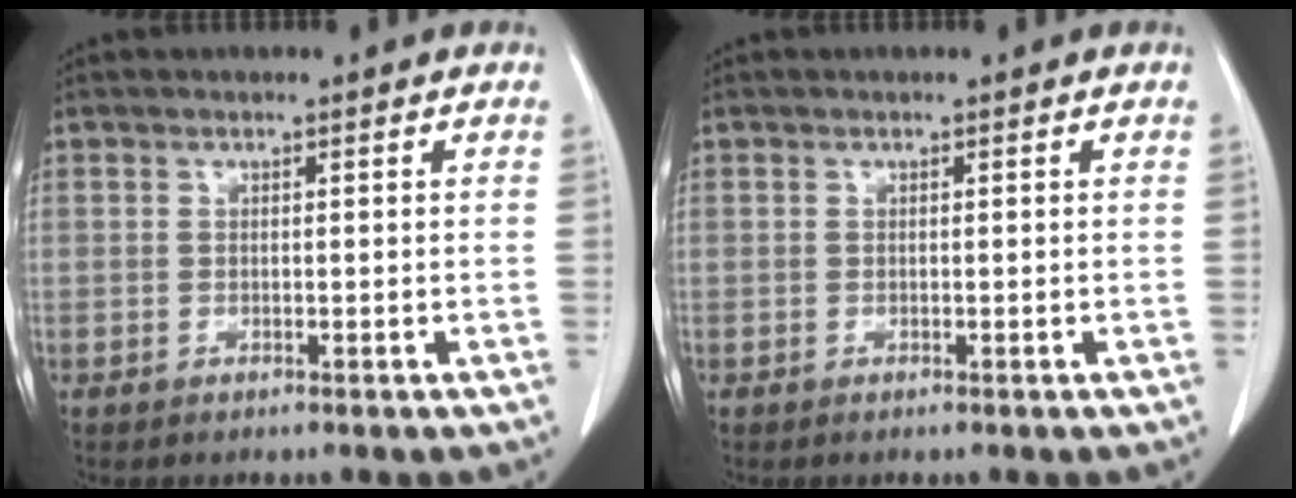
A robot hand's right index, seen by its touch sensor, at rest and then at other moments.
{"total": 0.0}